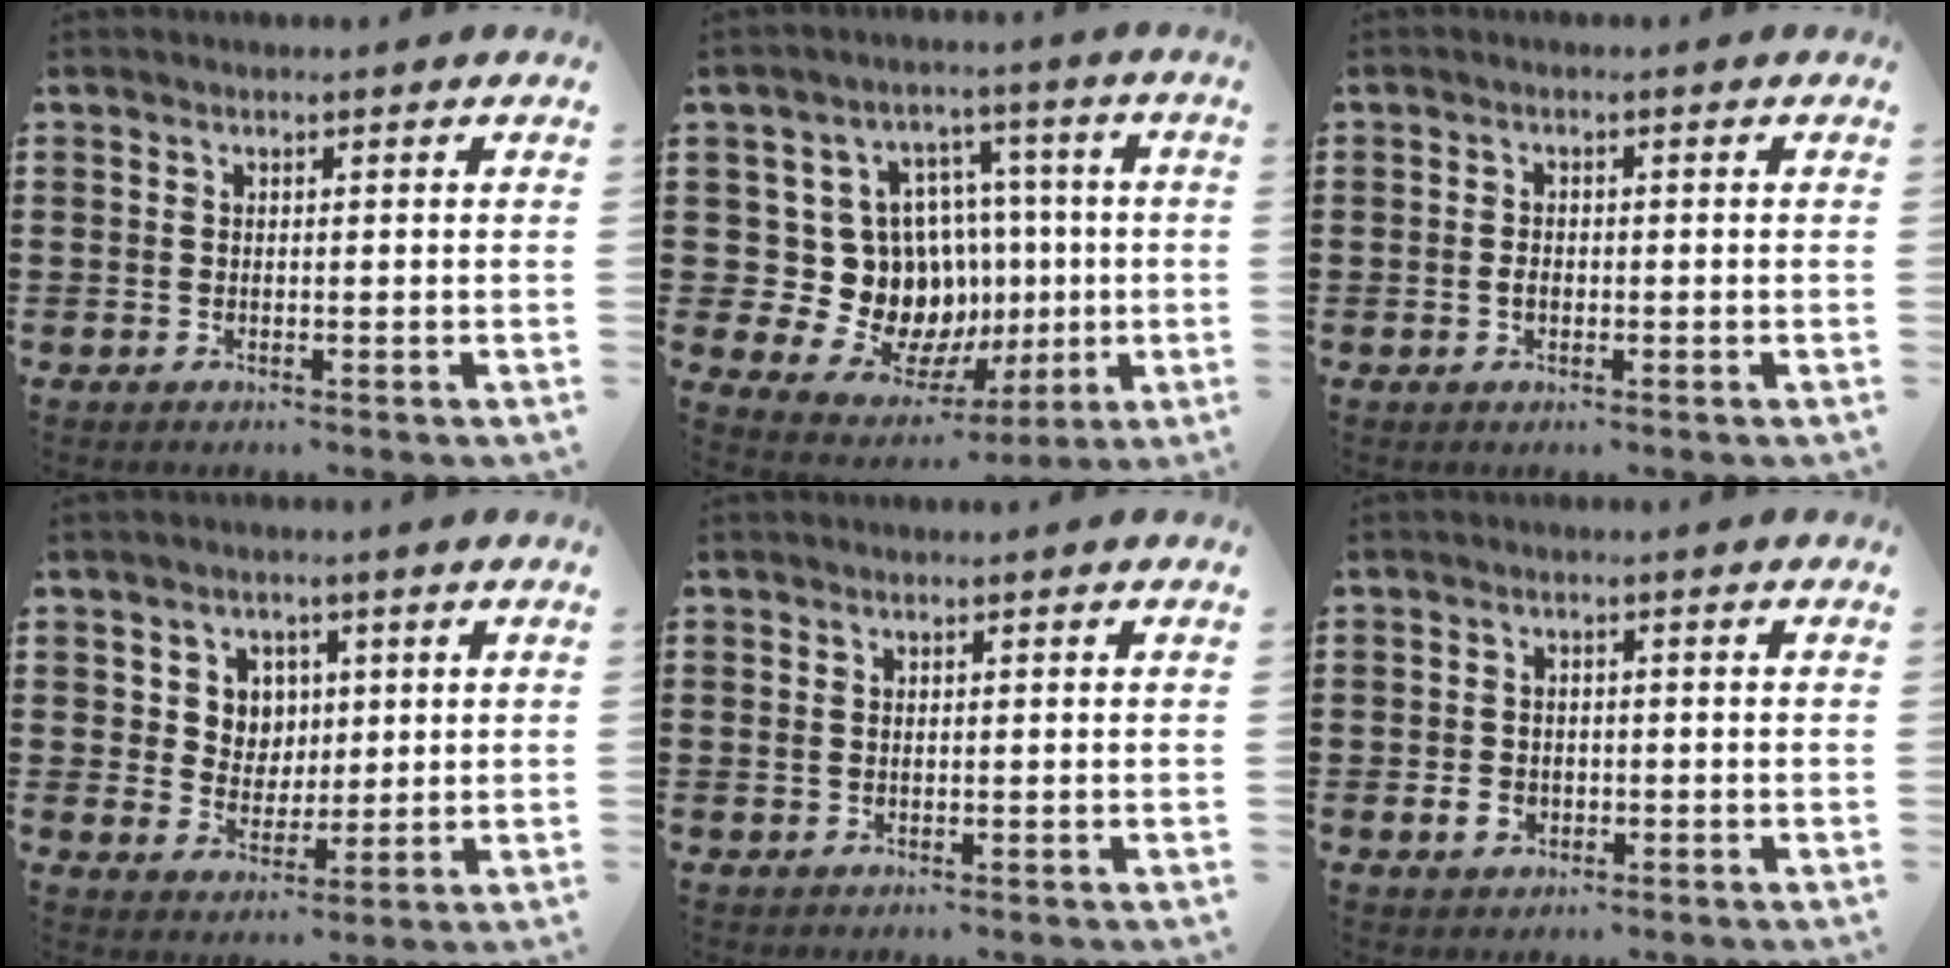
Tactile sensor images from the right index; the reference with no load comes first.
{"total": 12.9, "force": [0.5, 11.6, 5.6], "torque": [-0.139, -0.007, 0.025]}
{"total": 1.5, "force": [-0.4, 0.9, 1.1], "torque": [-0.022, 0.003, -0.008]}
{"total": 5.0, "force": [1.7, 4.6, 1.1], "torque": [-0.044, 0.015, 0.029]}
{"total": 0.5, "force": [0.1, 0.4, 0.4], "torque": [-0.009, 0.001, 0.002]}
{"total": 2.4, "force": [-0.8, 1.8, 1.3], "torque": [-0.027, 0.002, -0.017]}